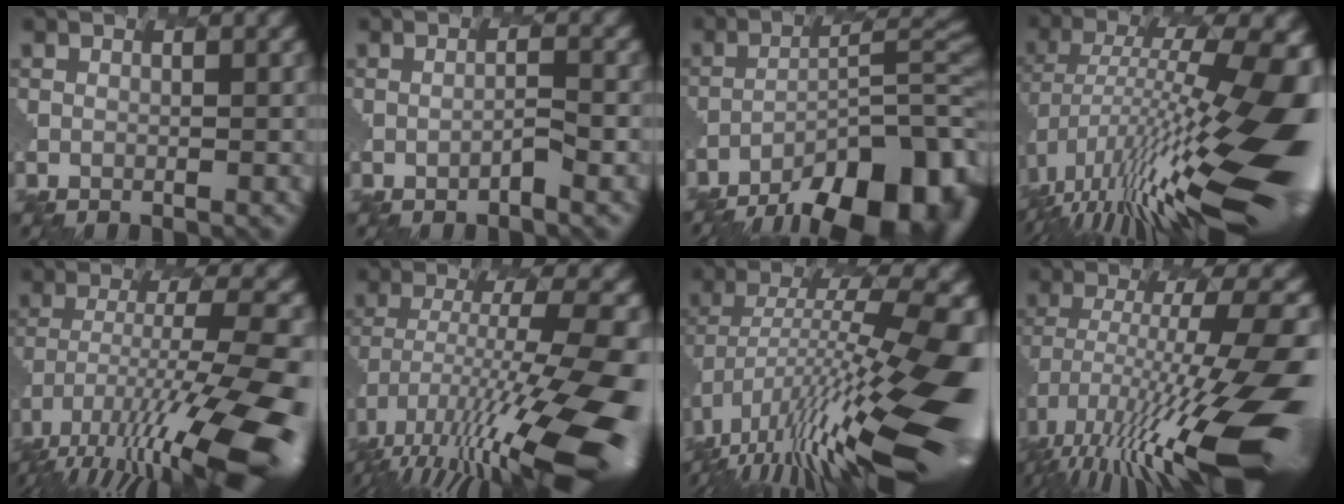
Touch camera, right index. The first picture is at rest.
{"total": 0.9, "force": [-0.4, -0.2, 0.7], "torque": [-0.025, 0.002, -0.006]}
{"total": 15.6, "force": [-11.1, 5.5, 9.4], "torque": [-0.129, -0.019, -0.145]}
{"total": 16.1, "force": [-3.8, 5.1, 14.8], "torque": [-0.260, 0.018, -0.072]}
{"total": 14.5, "force": [-7.8, 3.6, 11.7], "torque": [-0.227, -0.013, -0.112]}
{"total": 14.8, "force": [-6.5, 3.6, 12.9], "torque": [-0.231, -0.005, -0.098]}
{"total": 14.4, "force": [-4.8, 4.0, 13.0], "torque": [-0.235, 0.023, -0.087]}
{"total": 15.4, "force": [-5.1, 3.9, 14.0], "torque": [-0.259, -0.002, -0.080]}